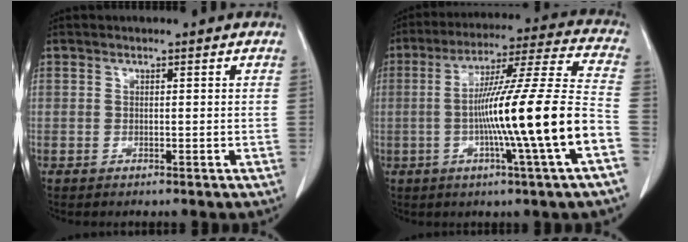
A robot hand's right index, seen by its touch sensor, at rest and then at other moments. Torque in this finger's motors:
{"motor_torque": [2.14, 0.00, 1.05, 0.21]}